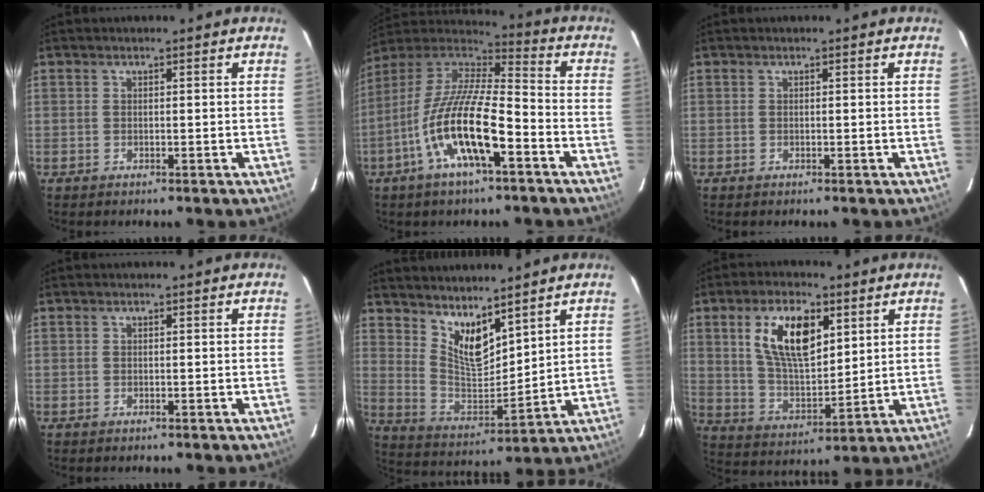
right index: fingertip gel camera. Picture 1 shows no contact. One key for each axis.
{"total": 17.3, "fx": -7.2, "fy": 4.7, "fz": 15.0, "tx": -0.289, "ty": -0.018, "tz": -0.142}
{"total": 0.0}
{"total": 0.0}
{"total": 9.8, "fx": 7.1, "fy": 3.4, "fz": 5.8, "tx": -0.102, "ty": -0.013, "tz": 0.142}
{"total": 13.8, "fx": 5.7, "fy": 6.4, "fz": 10.8, "tx": -0.193, "ty": 0.012, "tz": 0.114}